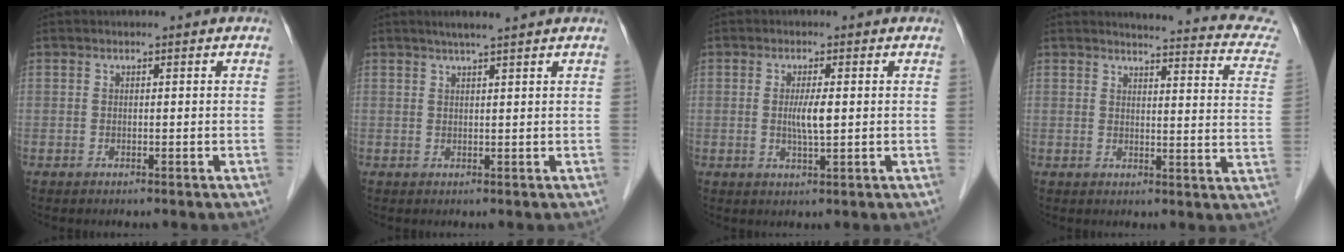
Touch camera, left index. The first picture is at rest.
{"total": 4.0, "force": [3.2, -0.5, 2.4], "torque": [-0.034, 0.015, 0.050]}
{"total": 3.4, "force": [0.1, 0.3, 3.3], "torque": [-0.064, -0.004, 0.003]}
{"total": 15.7, "force": [14.8, 1.7, 5.0], "torque": [-0.038, -0.062, 0.135]}